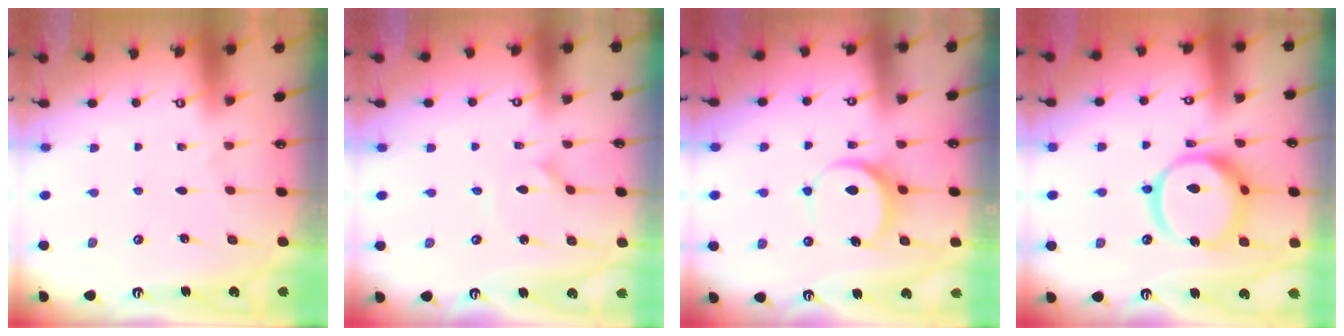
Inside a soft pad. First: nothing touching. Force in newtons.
{"total": 0.9, "press": 0.9, "slide": 0.0}
{"total": 7.0, "press": 7.0, "slide": 0.6}
{"total": 18.1, "press": 18.0, "slide": 1.9}